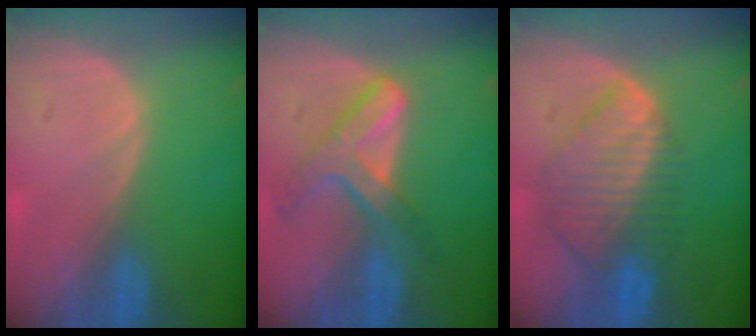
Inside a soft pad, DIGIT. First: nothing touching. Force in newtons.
{"total": 7.4, "press": 6.2, "slide": 4.1}
{"total": 8.5, "press": 7.6, "slide": 3.9}